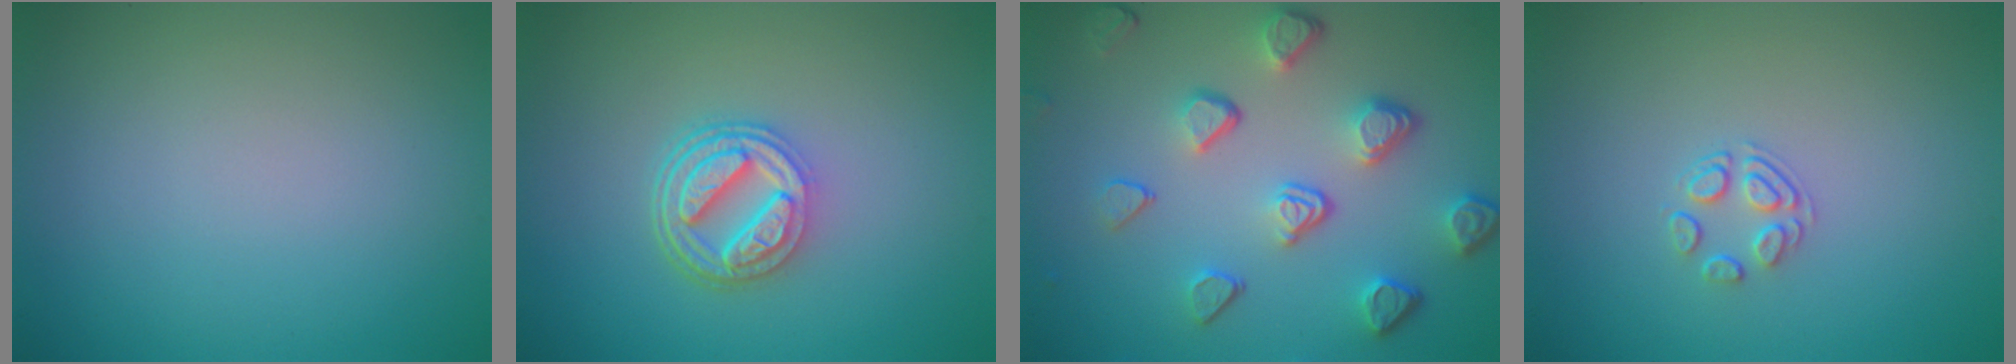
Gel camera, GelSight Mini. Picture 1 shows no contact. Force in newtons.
{"total": 4.6, "press": 3.4, "slide": 3.2}
{"total": 5.1, "press": 3.7, "slide": 3.5}
{"total": 1.7, "press": 1.0, "slide": 1.4}